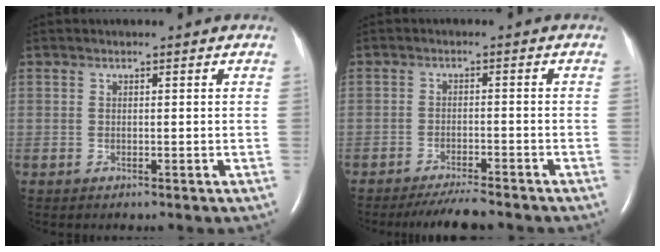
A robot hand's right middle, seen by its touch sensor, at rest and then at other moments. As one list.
[{"total": 6.0, "force": [-5.4, 0.4, 2.4], "torque": [-0.039, -0.016, -0.089]}]